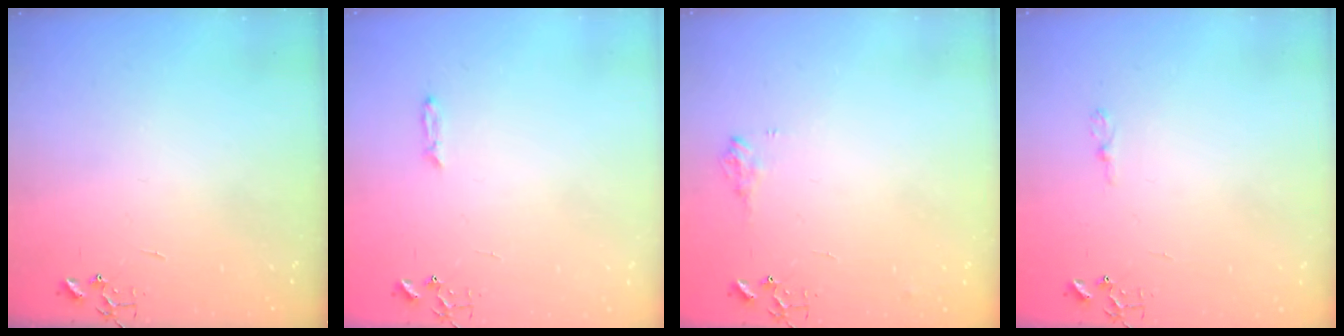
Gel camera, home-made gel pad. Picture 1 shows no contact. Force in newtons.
{"total": 3.7, "press": 3.6, "slide": 0.4}
{"total": 7.7, "press": 7.7, "slide": 0.3}
{"total": 3.6, "press": 3.6, "slide": 0.4}